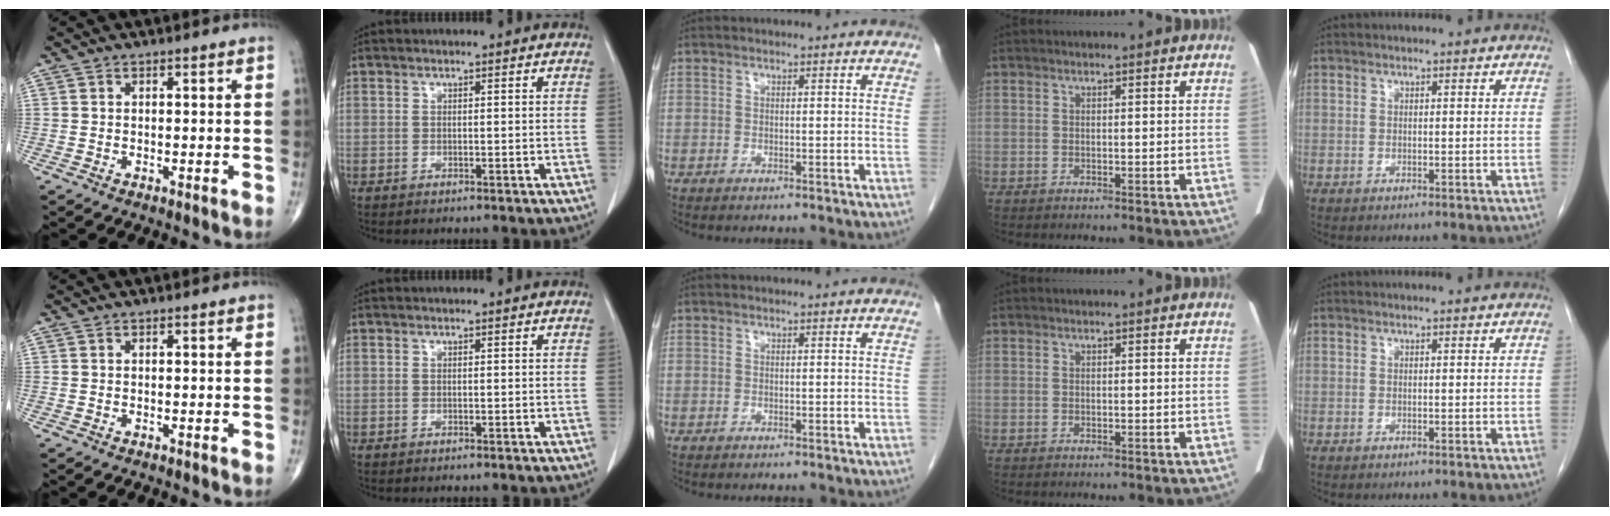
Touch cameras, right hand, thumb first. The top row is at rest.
{}